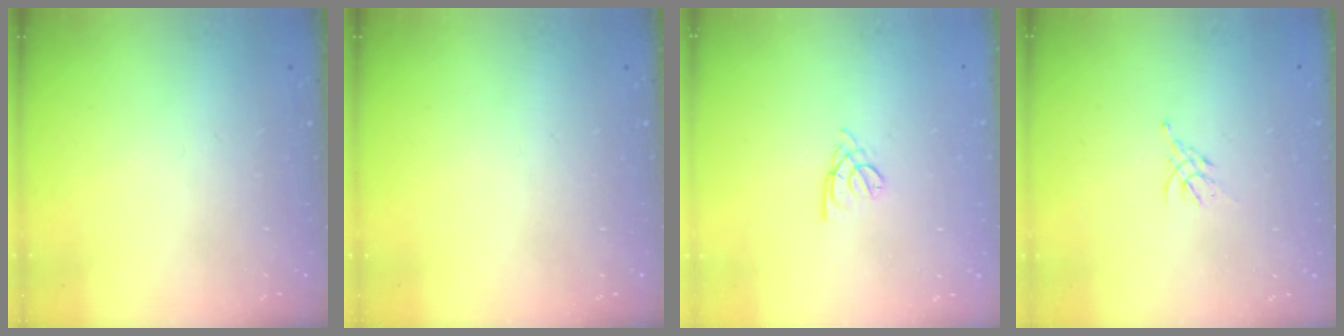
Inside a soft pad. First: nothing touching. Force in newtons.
{"total": 0.0}
{"total": 2.2, "press": 2.1, "slide": 0.5}
{"total": 1.9, "press": 1.8, "slide": 0.5}